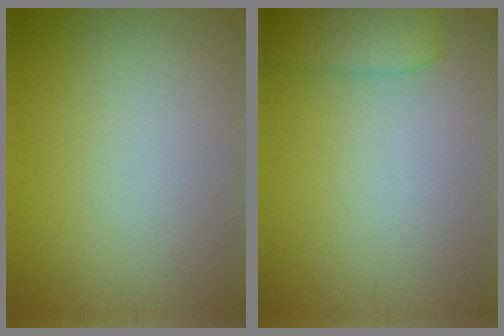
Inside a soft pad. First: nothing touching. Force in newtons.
{"total": 3.7, "press": 3.7, "slide": 0.2}